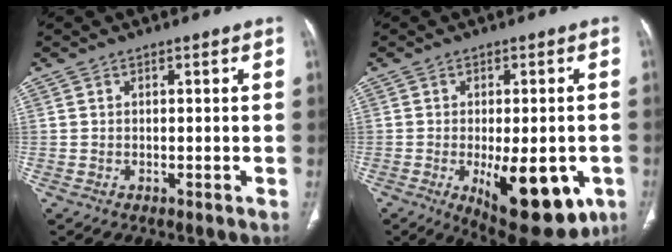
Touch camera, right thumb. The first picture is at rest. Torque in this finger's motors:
{"motor_torque": [1.70, 1.82, 0.17, -0.06, 0.33]}